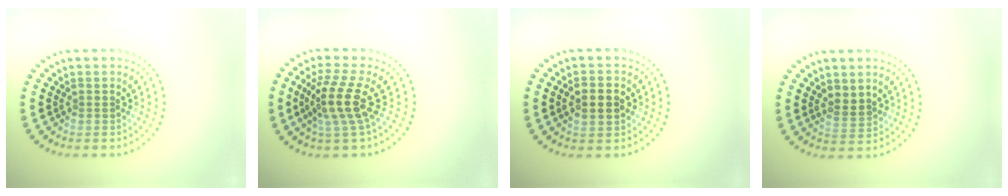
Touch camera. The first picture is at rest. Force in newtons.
{"total": 4.0, "press": 3.0, "slide": 2.7}
{"total": 3.7, "press": 3.7, "slide": 0.2}
{"total": 1.9, "press": 1.8, "slide": 0.6}